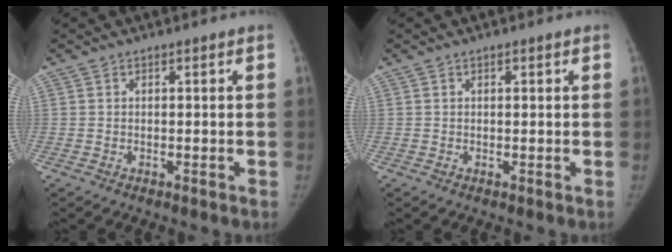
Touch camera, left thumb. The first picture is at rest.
{"total": 0.6, "force": [0.3, 0.3, 0.5], "torque": [-0.006, -0.001, 0.006]}